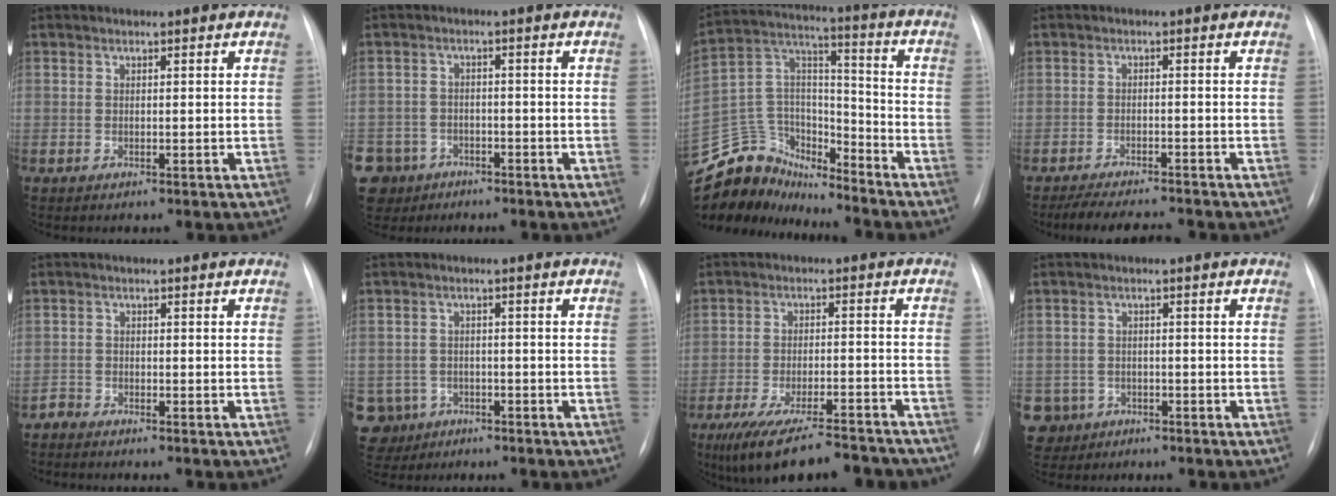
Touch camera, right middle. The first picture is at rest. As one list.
[{"total": 11.5, "force": [-6.6, 9.0, 2.6], "torque": [-0.099, -0.002, -0.102]}, {"total": 15.8, "force": [-14.5, 5.8, 1.8], "torque": [-0.045, 0.074, -0.256]}, {"total": 7.6, "force": [-7.1, 0.7, 2.8], "torque": [-0.046, -0.009, -0.108]}, {"total": 1.6, "force": [-1.6, 0.0, -0.1], "torque": [0.000, -0.006, -0.029]}, {"total": 7.7, "force": [-3.9, 6.7, 0.7], "torque": [-0.034, 0.008, -0.057]}, {"total": 17.9, "force": [-15.4, 3.7, 8.5], "torque": [-0.131, -0.012, -0.218]}, {"total": 6.2, "force": [-3.2, 5.3, 0.2], "torque": [-0.019, 0.005, -0.047]}]